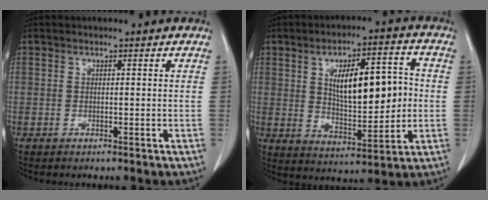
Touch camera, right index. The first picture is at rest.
{"total": 13.4, "force": [1.6, 4.9, 12.3], "torque": [-0.193, 0.015, 0.035]}